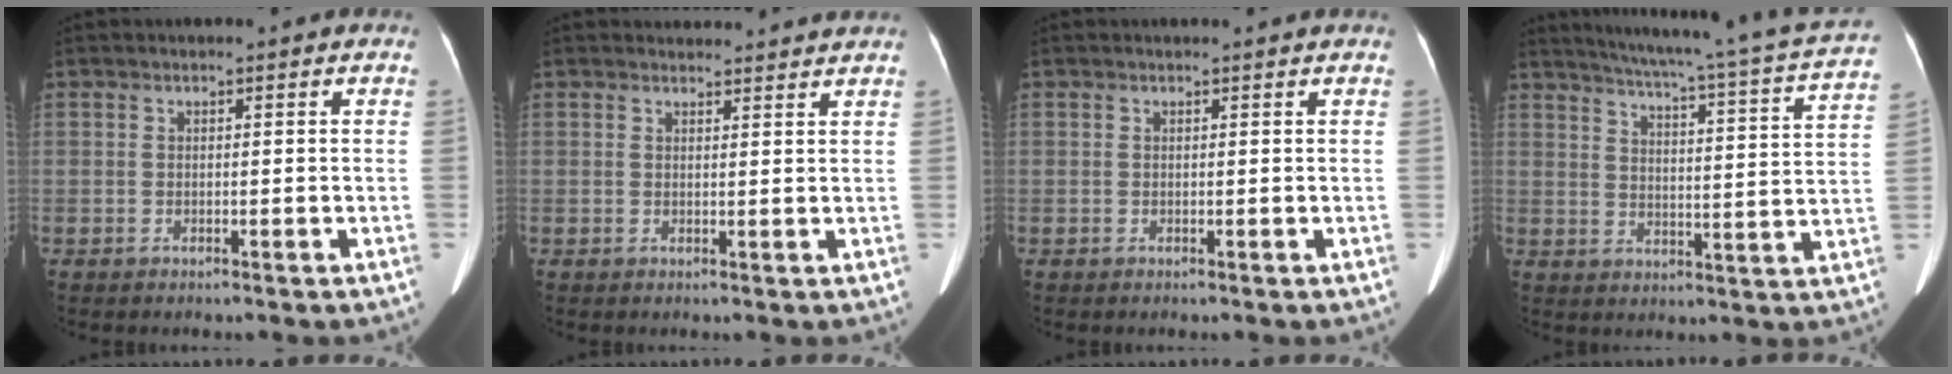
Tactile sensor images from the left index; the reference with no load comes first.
{"total": 5.7, "force": [5.7, 0.4, 0.5], "torque": [-0.006, 0.014, 0.057]}
{"total": 1.8, "force": [1.8, 0.1, 0.2], "torque": [-0.009, 0.008, 0.018]}
{"total": 22.9, "force": [20.5, -0.5, 10.2], "torque": [-0.157, -0.052, 0.250]}